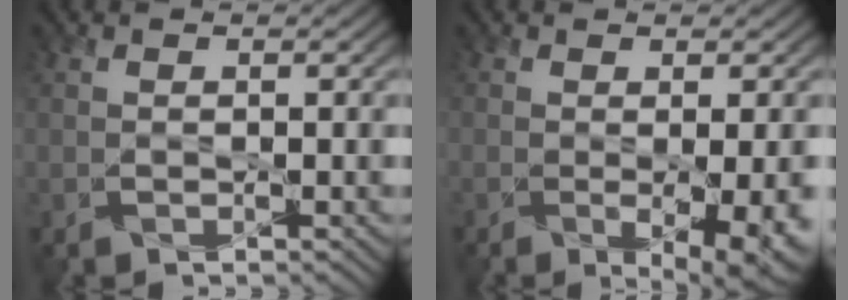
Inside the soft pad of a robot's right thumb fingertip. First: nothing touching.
{"total": 5.5, "force": [-1.8, 2.3, 4.7], "torque": [-0.071, -0.025, -0.011]}